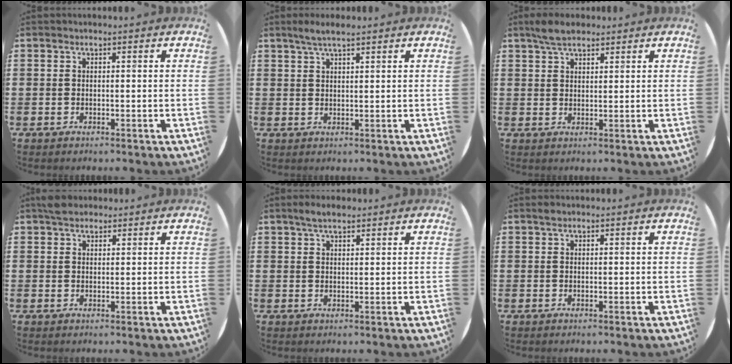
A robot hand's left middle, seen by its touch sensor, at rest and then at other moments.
{"total": 2.7, "force": [2.1, 0.3, 1.6], "torque": [-0.035, 0.004, 0.037]}
{"total": 3.8, "force": [3.1, 1.5, 1.7], "torque": [-0.039, 0.006, 0.058]}
{"total": 2.1, "force": [1.9, 0.8, 0.3], "torque": [-0.003, 0.003, 0.035]}
{"total": 2.5, "force": [2.0, 0.7, 1.4], "torque": [-0.021, 0.003, 0.035]}
{"total": 0.6, "force": [0.5, 0.3, 0.2], "torque": [0.003, -0.001, 0.008]}